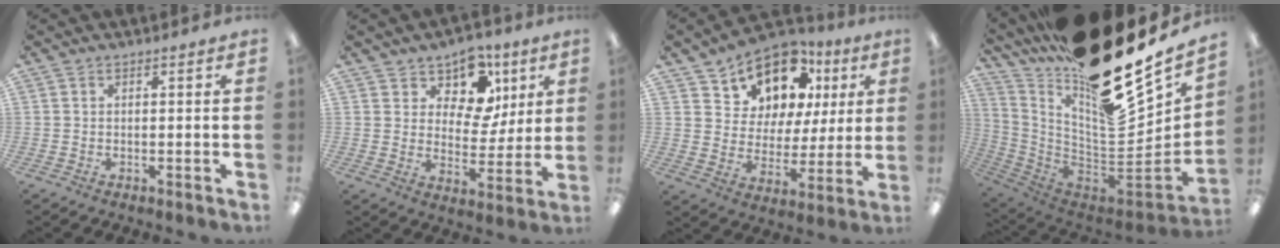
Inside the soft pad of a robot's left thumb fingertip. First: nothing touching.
{"total": 12.3, "force": [7.7, 7.8, 5.5], "torque": [-0.090, -0.047, 0.142]}
{"total": 12.8, "force": [9.3, 7.7, 4.2], "torque": [-0.089, -0.071, 0.174]}
{"total": 24.9, "force": [17.4, 8.0, 16.0], "torque": [-0.218, -0.157, 0.302]}